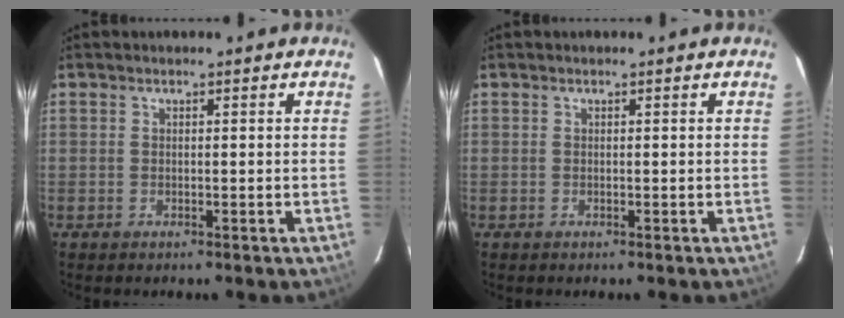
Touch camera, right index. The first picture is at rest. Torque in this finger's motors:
{"motor_torque": [0.00, 0.00, 0.02, 0.00]}